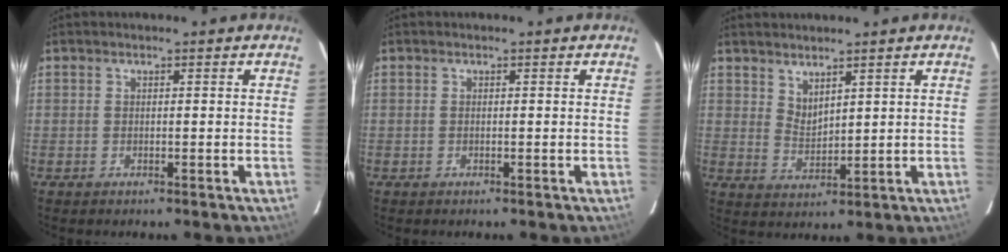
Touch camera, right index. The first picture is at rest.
{"total": 0.0}
{"total": 3.7, "force": [3.1, 1.4, 1.6], "torque": [-0.027, -0.007, 0.059]}